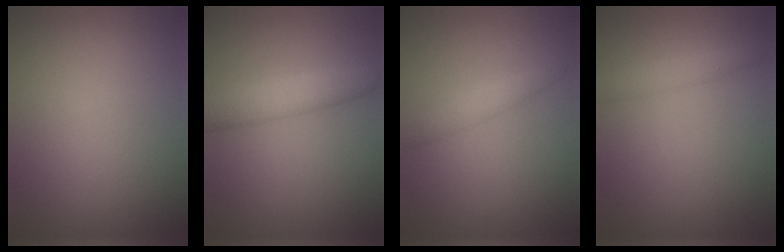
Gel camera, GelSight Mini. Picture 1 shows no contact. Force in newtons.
{"total": 3.3, "press": 3.3, "slide": 0.0}
{"total": 1.7, "press": 1.7, "slide": 0.1}
{"total": 1.7, "press": 1.7, "slide": 0.1}